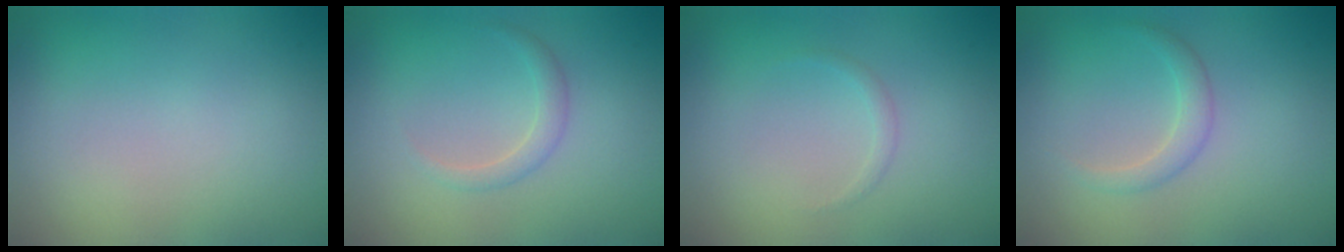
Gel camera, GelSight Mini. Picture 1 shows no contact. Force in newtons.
{"total": 1.3, "press": 1.2, "slide": 0.1}
{"total": 0.6, "press": 0.6, "slide": 0.1}
{"total": 1.6, "press": 1.6, "slide": 0.1}